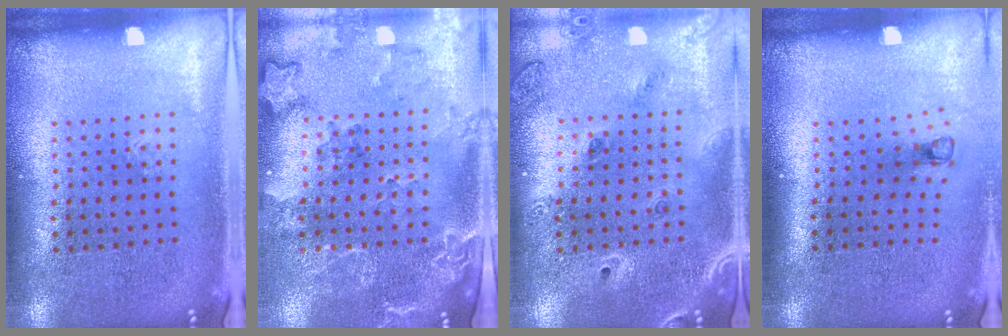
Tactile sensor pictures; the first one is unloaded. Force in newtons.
{"total": 2.1, "press": 2.0, "slide": 0.8}
{"total": 1.5, "press": 1.3, "slide": 0.7}
{"total": 0.8, "press": 0.4, "slide": 0.7}